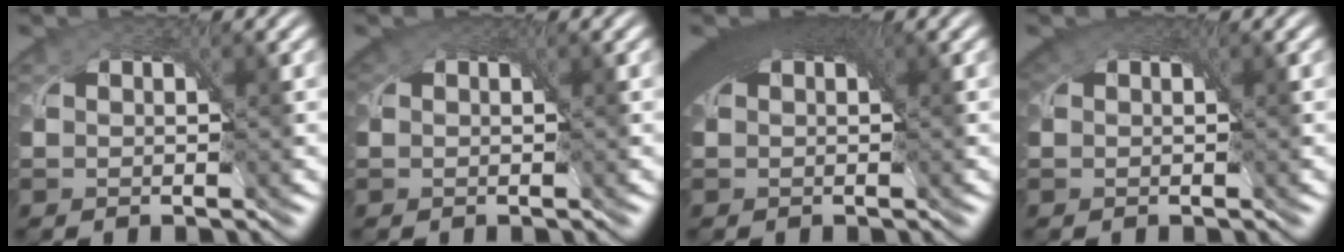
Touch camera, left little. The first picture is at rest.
{"total": 1.7, "force": [0.9, 1.1, 1.0], "torque": [-0.017, 0.003, 0.011]}
{"total": 7.6, "force": [2.9, 3.8, 6.0], "torque": [-0.094, 0.017, 0.031]}
{"total": 2.8, "force": [1.5, 1.8, 1.6], "torque": [-0.030, 0.006, 0.017]}